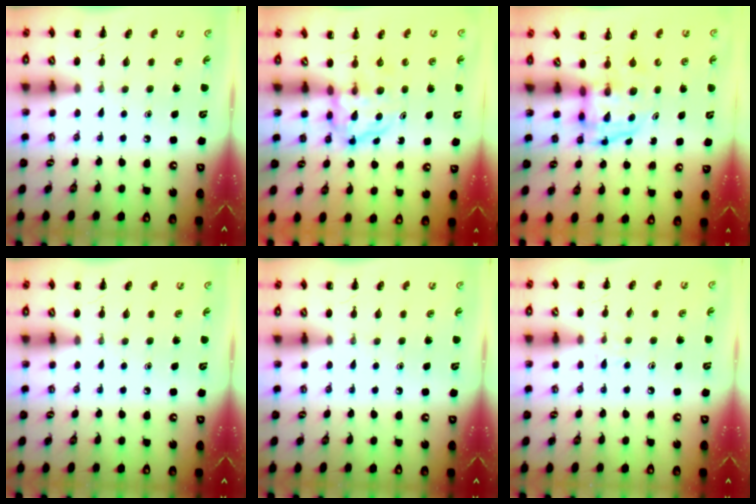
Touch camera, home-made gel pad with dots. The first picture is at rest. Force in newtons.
{"total": 4.0, "press": 3.9, "slide": 0.4}
{"total": 3.9, "press": 3.8, "slide": 0.6}
{"total": 0.0}
{"total": 0.0}
{"total": 4.4, "press": 4.0, "slide": 1.7}